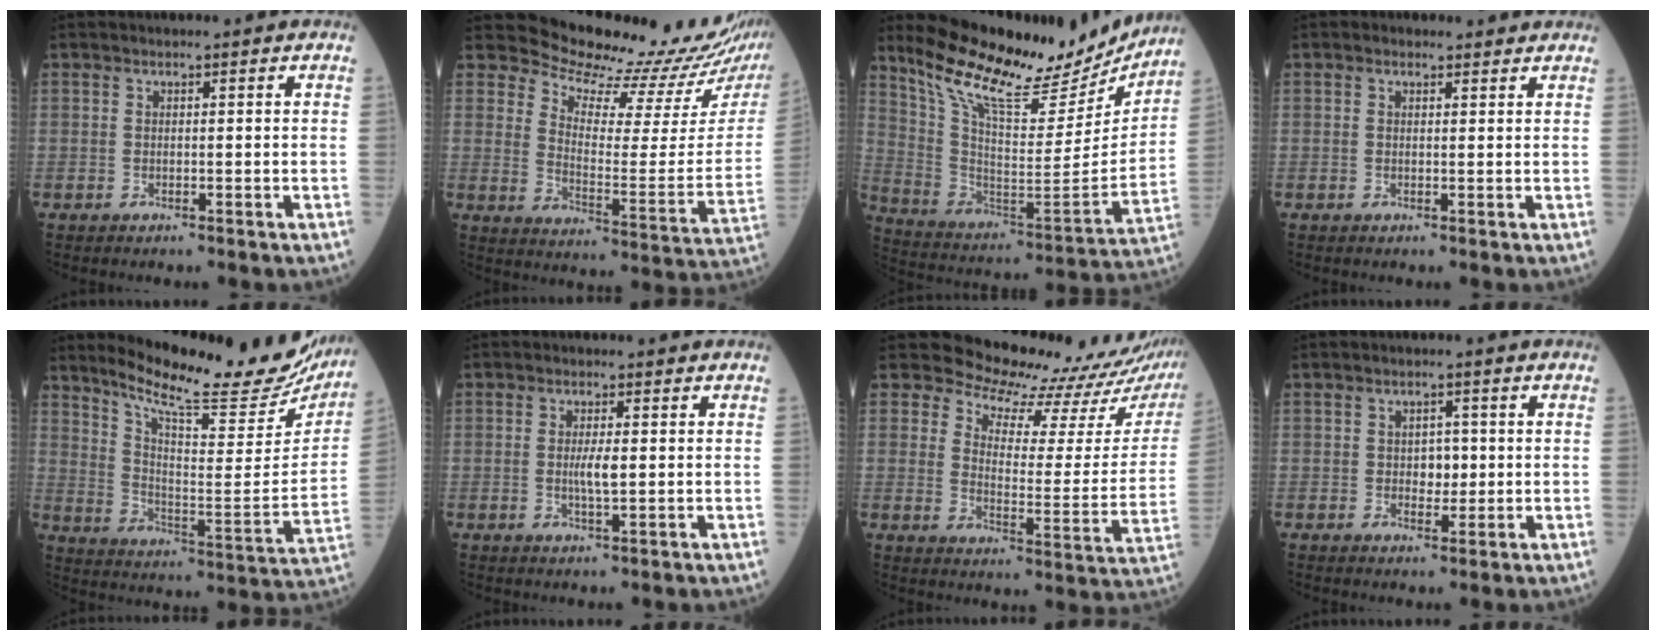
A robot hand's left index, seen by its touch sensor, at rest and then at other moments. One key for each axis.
{"total": 18.1, "fx": 17.6, "fy": 0.2, "fz": 4.5, "tx": -0.077, "ty": -0.117, "tz": 0.225}
{"total": 23.1, "fx": 19.9, "fy": 6.2, "fz": 9.9, "tx": -0.179, "ty": -0.020, "tz": 0.309}
{"total": 1.1, "fx": 0.8, "fy": 0.6, "fz": 0.3, "tx": -0.010, "ty": 0.006, "tz": 0.009}
{"total": 24.1, "fx": 21.9, "fy": 3.2, "fz": 9.7, "tx": -0.154, "ty": -0.077, "tz": 0.295}
{"total": 2.9, "fx": -0.1, "fy": 0.4, "fz": 2.9, "tx": -0.058, "ty": -0.003, "tz": -0.001}
{"total": 18.7, "fx": 18.0, "fy": 3.2, "fz": 4.0, "tx": -0.053, "ty": -0.102, "tz": 0.202}
{"total": 2.9, "fx": 0.0, "fy": 1.9, "fz": 2.1, "tx": -0.027, "ty": 0.005, "tz": 0.002}